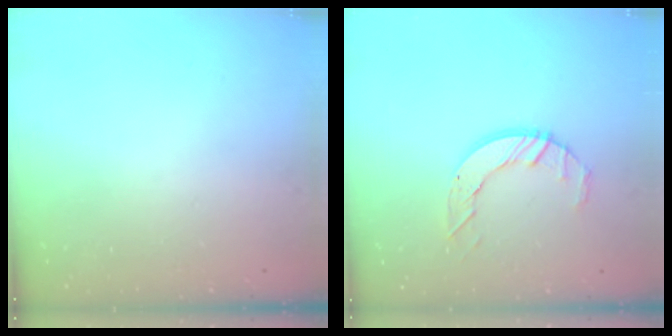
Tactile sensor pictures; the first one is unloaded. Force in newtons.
{"total": 5.8, "press": 5.8, "slide": 0.4}